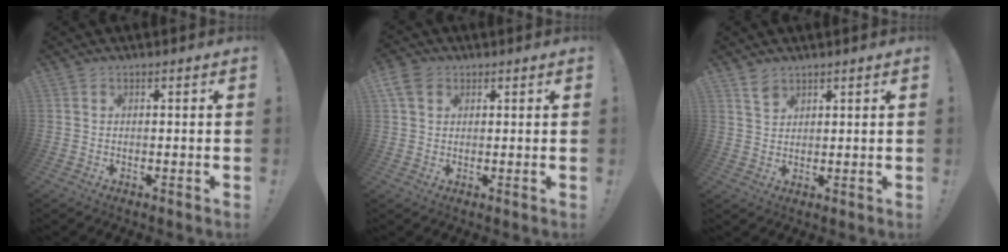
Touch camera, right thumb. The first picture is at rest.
{"total": 5.8, "force": [2.5, 4.3, 3.0], "torque": [-0.049, 0.001, 0.051]}
{"total": 3.7, "force": [2.8, 1.9, 1.4], "torque": [-0.014, -0.019, 0.052]}